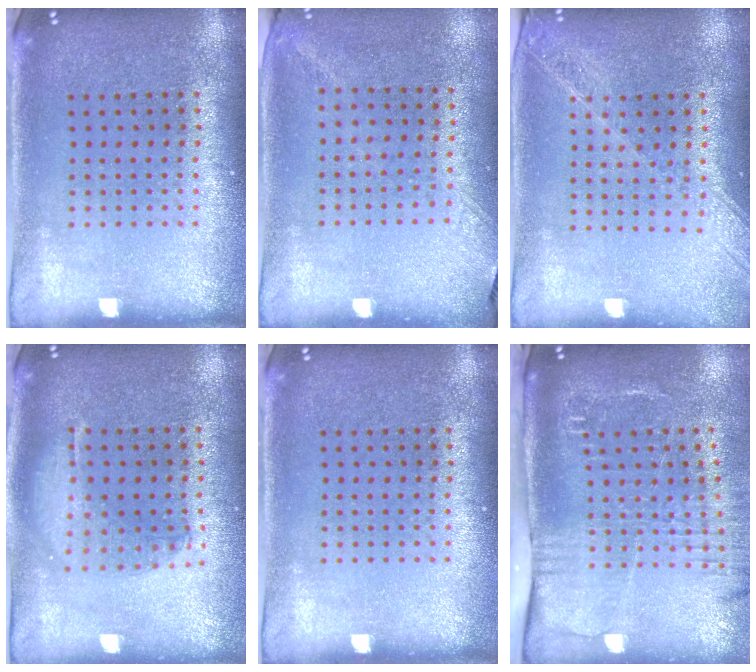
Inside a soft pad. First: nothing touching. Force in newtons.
{"total": 1.3, "press": 1.0, "slide": 0.9}
{"total": 1.7, "press": 1.5, "slide": 0.8}
{"total": 1.3, "press": 1.3, "slide": 0.4}
{"total": 0.0}
{"total": 2.7, "press": 2.2, "slide": 1.7}